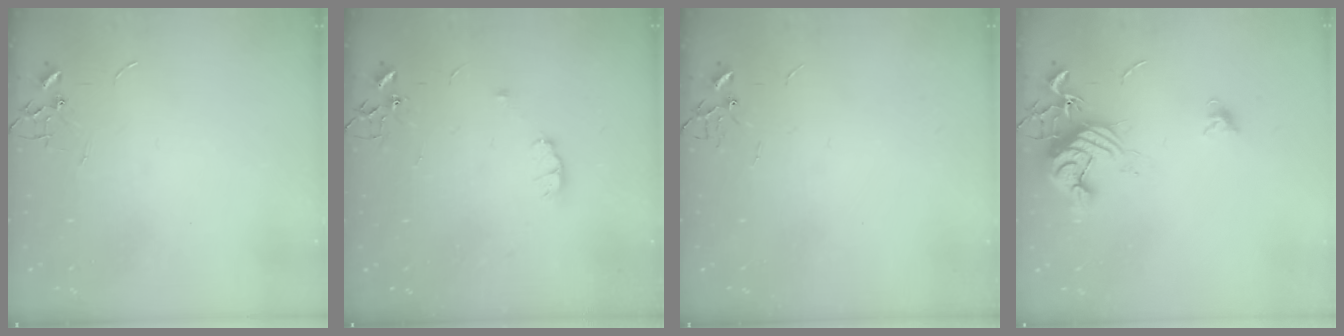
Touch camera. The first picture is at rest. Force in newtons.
{"total": 5.3, "press": 5.1, "slide": 1.3}
{"total": 0.0}
{"total": 13.5, "press": 13.5, "slide": 1.1}